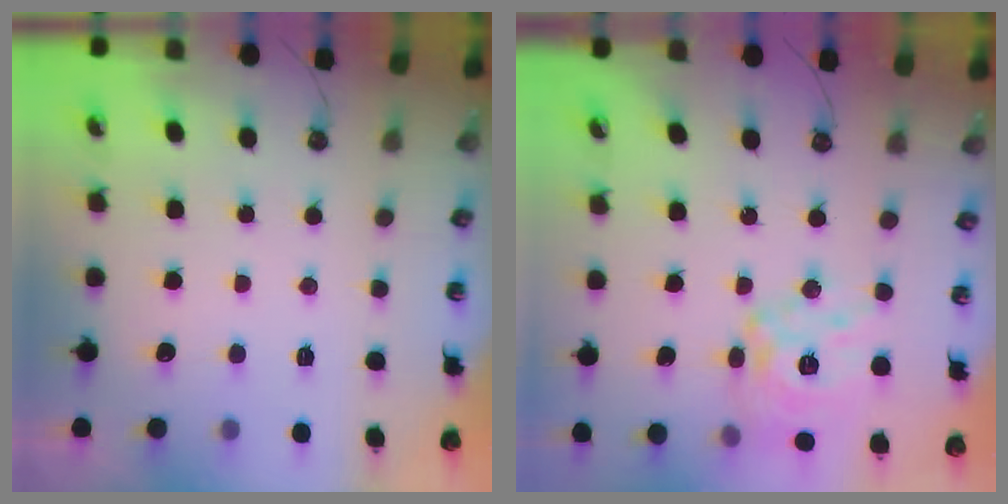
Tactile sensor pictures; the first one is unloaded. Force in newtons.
{"total": 13.8, "press": 13.7, "slide": 1.2}